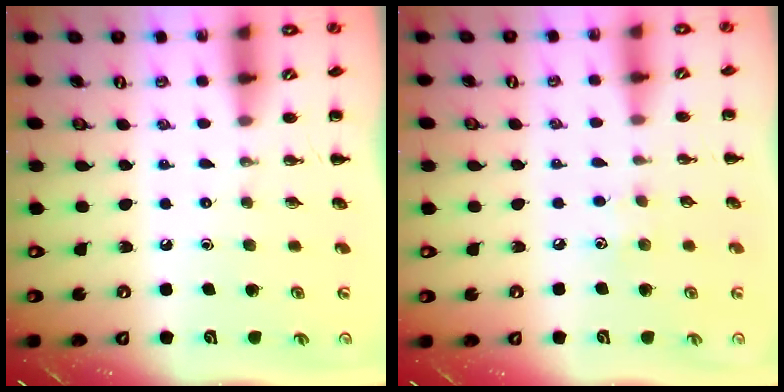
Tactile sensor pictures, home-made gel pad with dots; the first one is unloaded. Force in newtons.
{"total": 5.2, "press": 5.1, "slide": 0.9}